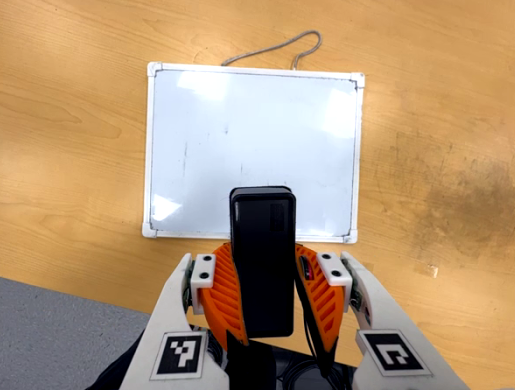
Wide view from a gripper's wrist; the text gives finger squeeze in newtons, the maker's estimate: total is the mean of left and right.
{"total": 8.5, "left": 7.4, "right": 9.5}